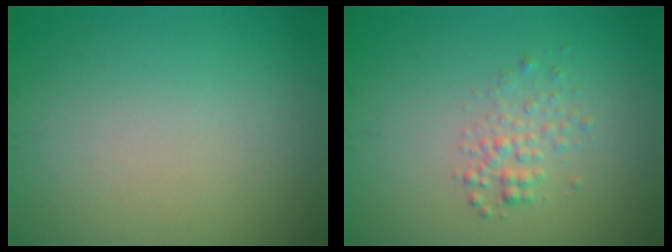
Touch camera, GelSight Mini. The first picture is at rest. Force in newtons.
{"total": 1.7, "press": 1.7, "slide": 0.1}